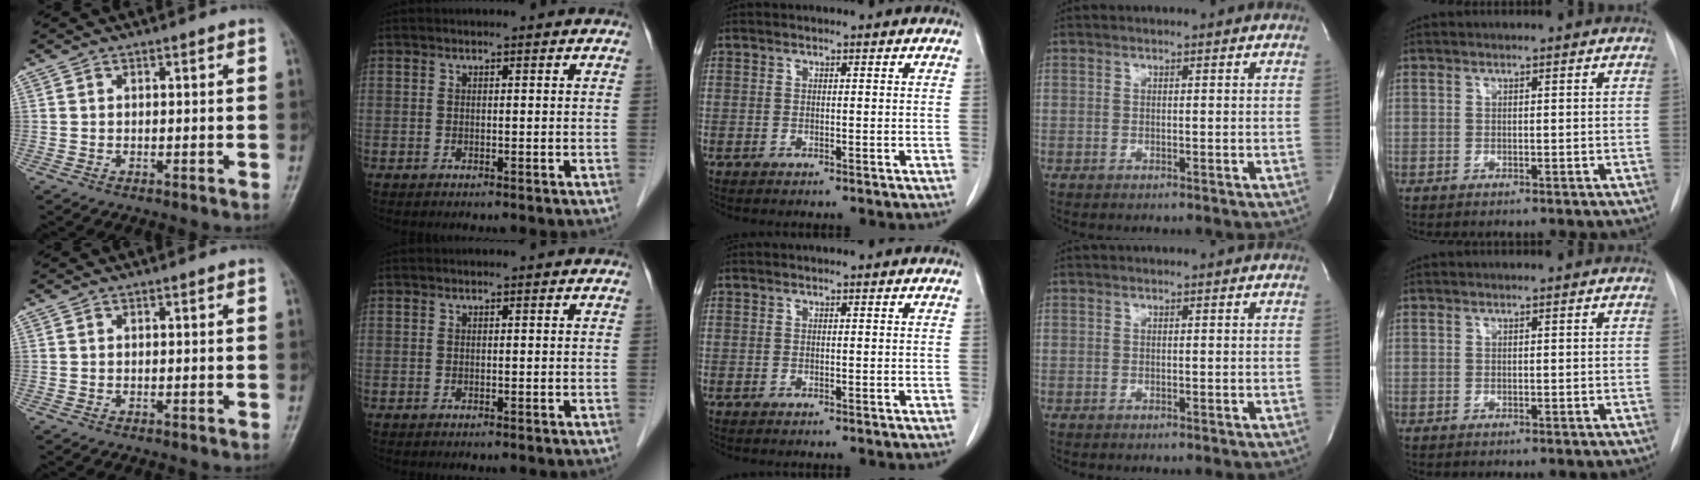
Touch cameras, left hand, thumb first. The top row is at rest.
{}